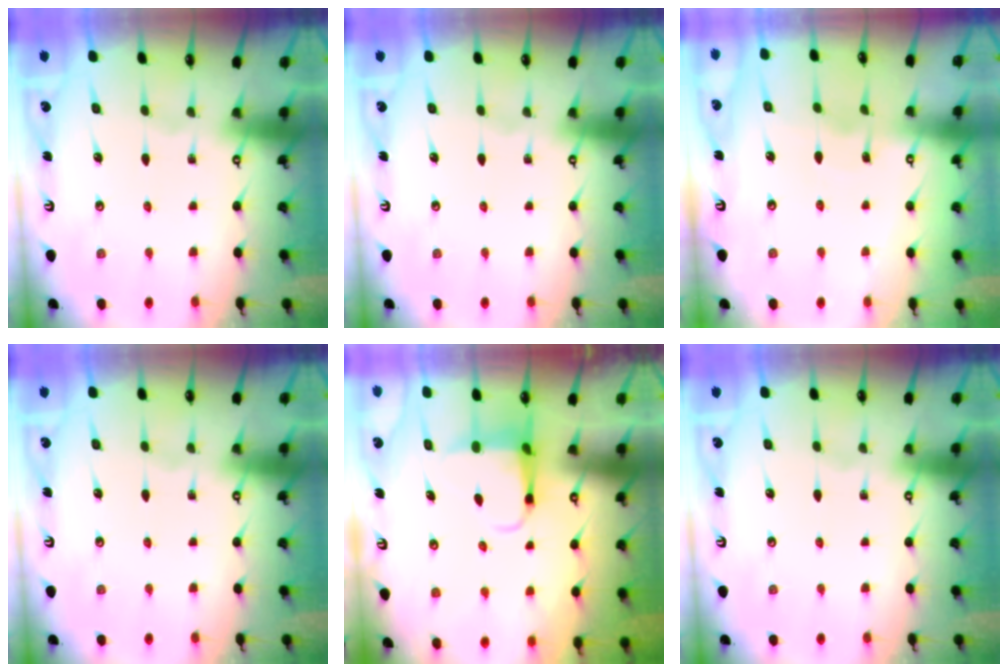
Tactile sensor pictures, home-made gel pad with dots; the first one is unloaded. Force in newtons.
{"total": 0.0}
{"total": 3.6, "press": 3.6, "slide": 0.3}
{"total": 0.0}
{"total": 4.4, "press": 4.4, "slide": 0.4}
{"total": 0.0}